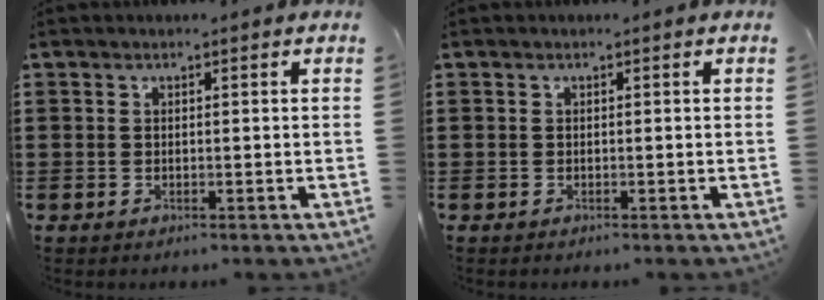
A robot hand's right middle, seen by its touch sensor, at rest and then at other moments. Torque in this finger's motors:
{"motor_torque": [1.02, 0.28, 0.03, 0.01]}